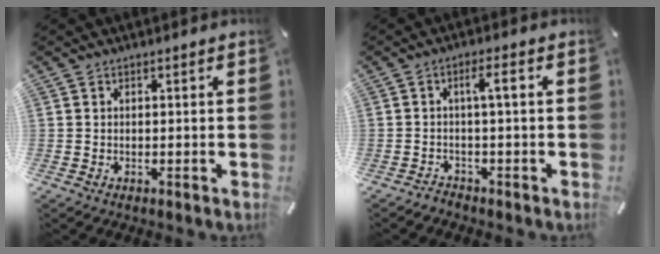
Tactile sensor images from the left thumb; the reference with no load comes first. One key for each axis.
{"total": 3.1, "fx": -0.7, "fy": 0.6, "fz": 3.0, "tx": -0.062, "ty": 0.013, "tz": -0.018}